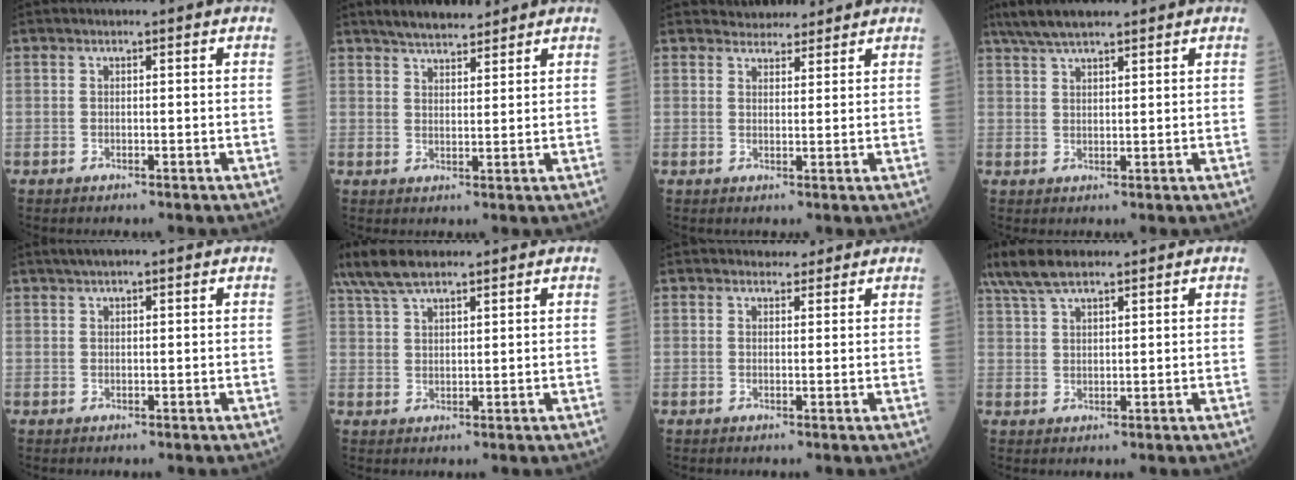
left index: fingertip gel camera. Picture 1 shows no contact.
{"total": 6.0, "force": [5.4, 1.4, 2.3], "torque": [-0.041, 0.017, 0.094]}
{"total": 3.8, "force": [3.6, 1.2, 0.2], "torque": [-0.001, 0.015, 0.051]}
{"total": 6.7, "force": [5.5, 1.0, 3.8], "torque": [-0.071, 0.029, 0.099]}
{"total": 3.0, "force": [2.2, 0.6, 2.0], "torque": [-0.035, 0.021, 0.037]}
{"total": 8.4, "force": [6.7, 2.1, 4.6], "torque": [-0.104, 0.023, 0.131]}
{"total": 1.7, "force": [1.4, 0.9, 0.1], "torque": [-0.001, 0.005, 0.017]}
{"total": 8.0, "force": [6.3, 1.9, 4.5], "torque": [-0.103, 0.024, 0.124]}